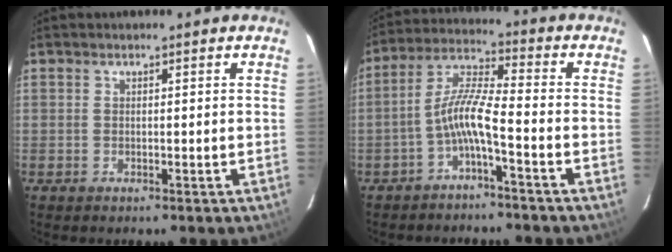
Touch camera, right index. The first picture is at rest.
{"total": 6.9, "force": [-3.3, 0.5, 6.0], "torque": [-0.141, 0.017, -0.064]}